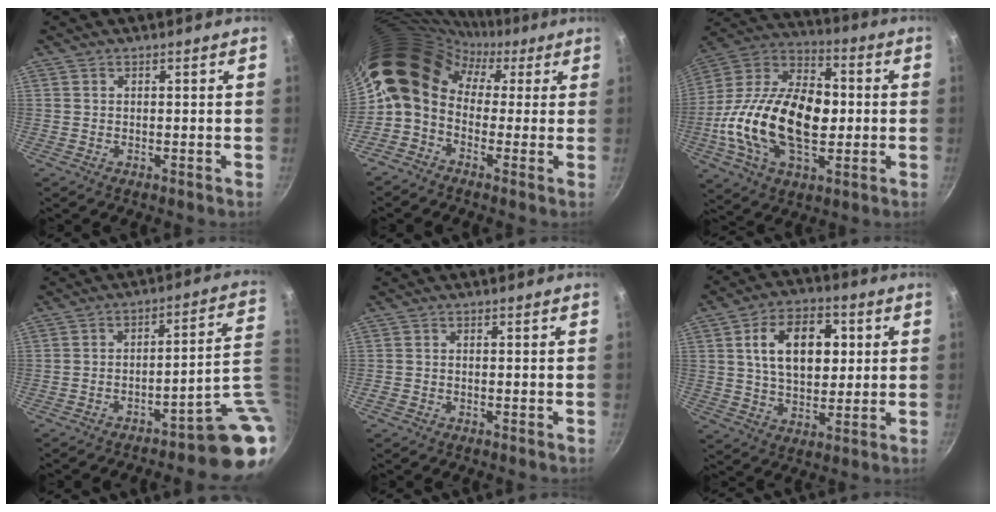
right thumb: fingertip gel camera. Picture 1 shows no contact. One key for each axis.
{"total": 15.0, "fx": 2.8, "fy": 11.8, "fz": 8.9, "tx": -0.150, "ty": 0.034, "tz": 0.021}
{"total": 25.7, "fx": -2.0, "fy": 15.3, "fz": 20.5, "tx": -0.357, "ty": 0.032, "tz": -0.048}
{"total": 12.2, "fx": -4.8, "fy": 2.4, "fz": 11.0, "tx": -0.098, "ty": 0.045, "tz": -0.066}
{"total": 0.9, "fx": -0.6, "fy": 0.6, "fz": 0.4, "tx": -0.015, "ty": 0.006, "tz": -0.015}
{"total": 14.6, "fx": 3.1, "fy": 9.3, "fz": 10.8, "tx": -0.144, "ty": 0.002, "tz": 0.047}